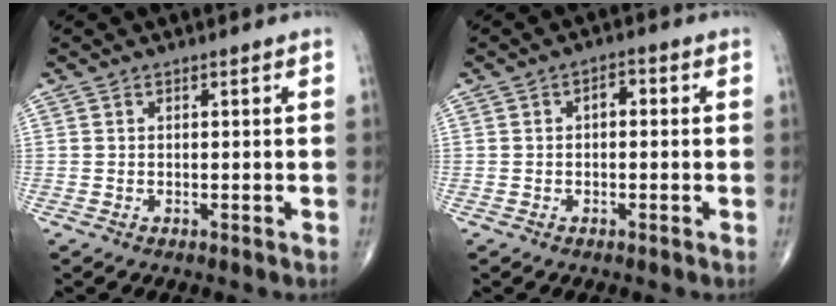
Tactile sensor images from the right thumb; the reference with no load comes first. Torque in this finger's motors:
{"motor_torque": [0.98, 1.70, 0.48, 0.14, 0.00]}